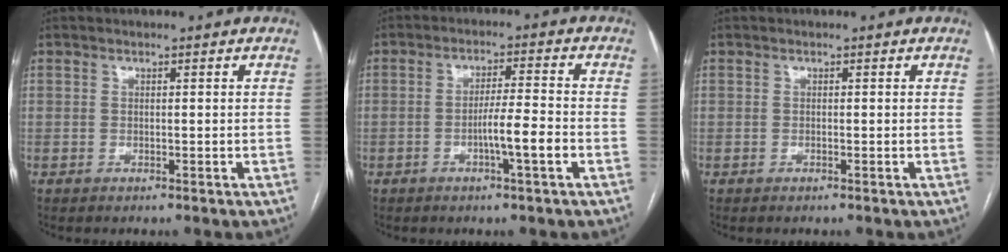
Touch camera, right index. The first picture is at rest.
{"total": 5.4, "force": [-2.0, -0.1, 5.0], "torque": [-0.088, 0.000, -0.034]}
{"total": 0.0}